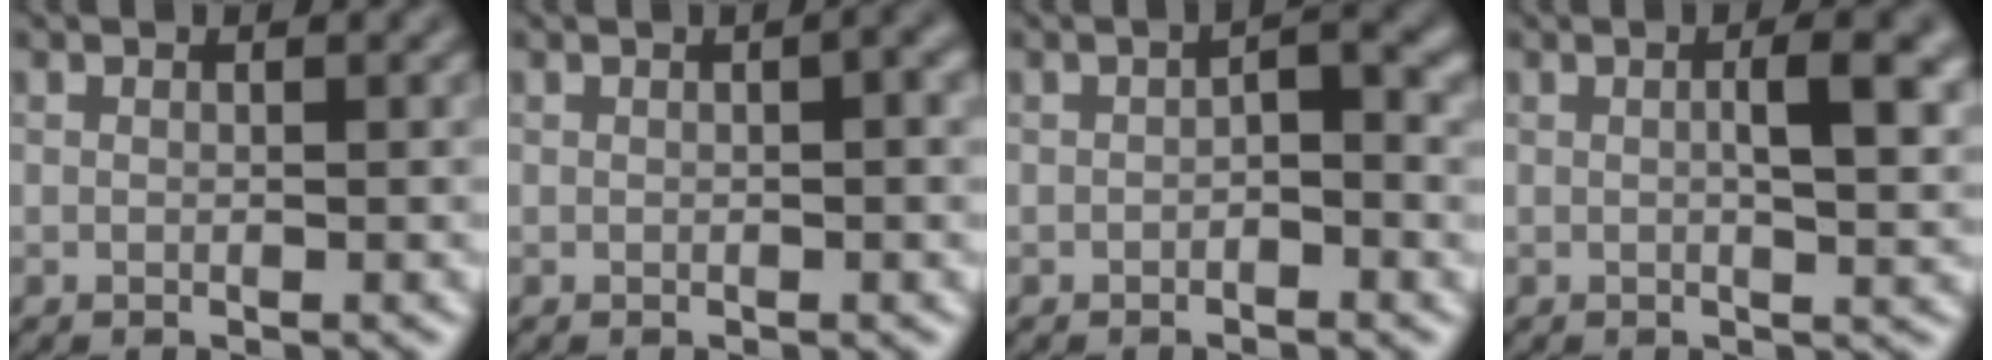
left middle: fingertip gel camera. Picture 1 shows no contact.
{"total": 2.0, "force": [0.3, 0.3, 2.0], "torque": [-0.027, 0.006, 0.004]}
{"total": 2.0, "force": [-0.4, 0.8, 1.8], "torque": [-0.026, 0.006, -0.009]}
{"total": 4.7, "force": [0.8, 1.2, 4.5], "torque": [-0.062, 0.005, 0.011]}